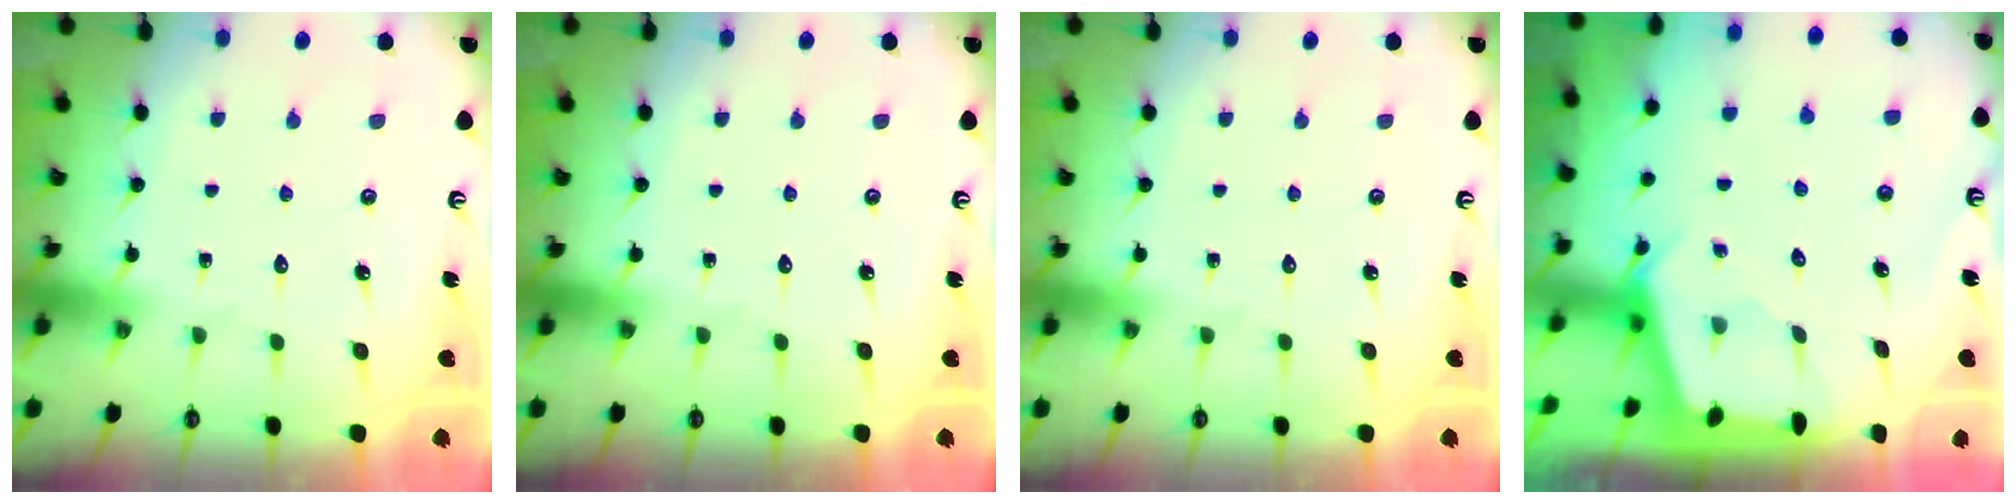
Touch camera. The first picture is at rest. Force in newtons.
{"total": 0.0}
{"total": 0.0}
{"total": 2.4, "press": 2.4, "slide": 0.3}